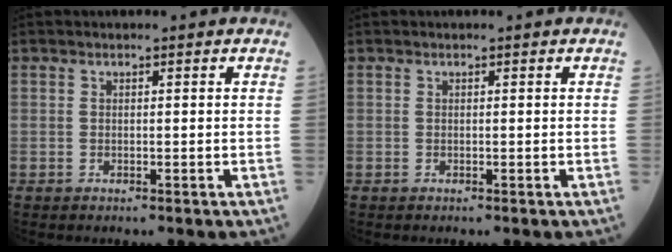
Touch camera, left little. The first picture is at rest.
{"total": 0.0}